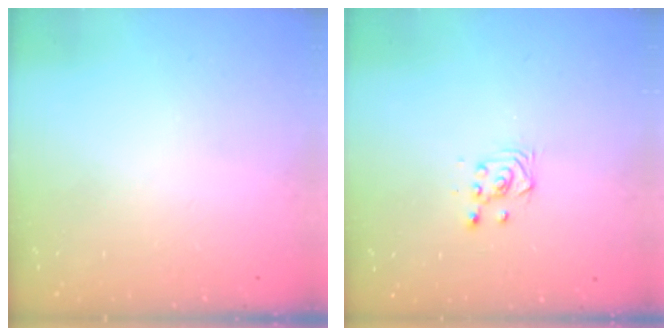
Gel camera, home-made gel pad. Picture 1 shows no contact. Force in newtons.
{"total": 4.1, "press": 4.0, "slide": 1.0}